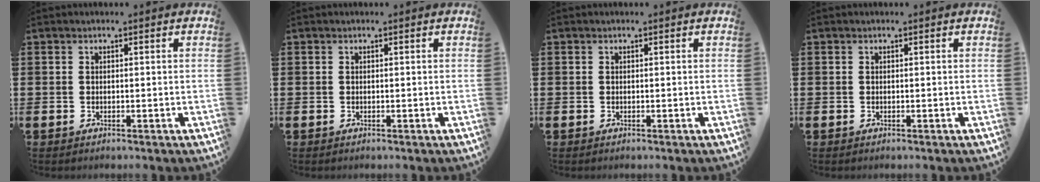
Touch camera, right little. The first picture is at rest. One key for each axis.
{"total": 0.0}
{"total": 0.0}
{"total": 0.0}